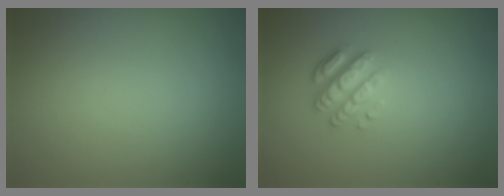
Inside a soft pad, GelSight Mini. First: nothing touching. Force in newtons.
{"total": 3.4, "press": 2.6, "slide": 2.3}